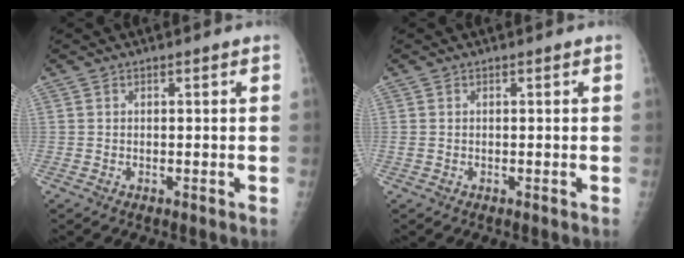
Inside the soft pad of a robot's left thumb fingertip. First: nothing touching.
{"total": 0.6, "force": [0.0, 0.4, 0.5], "torque": [-0.017, 0.003, 0.002]}